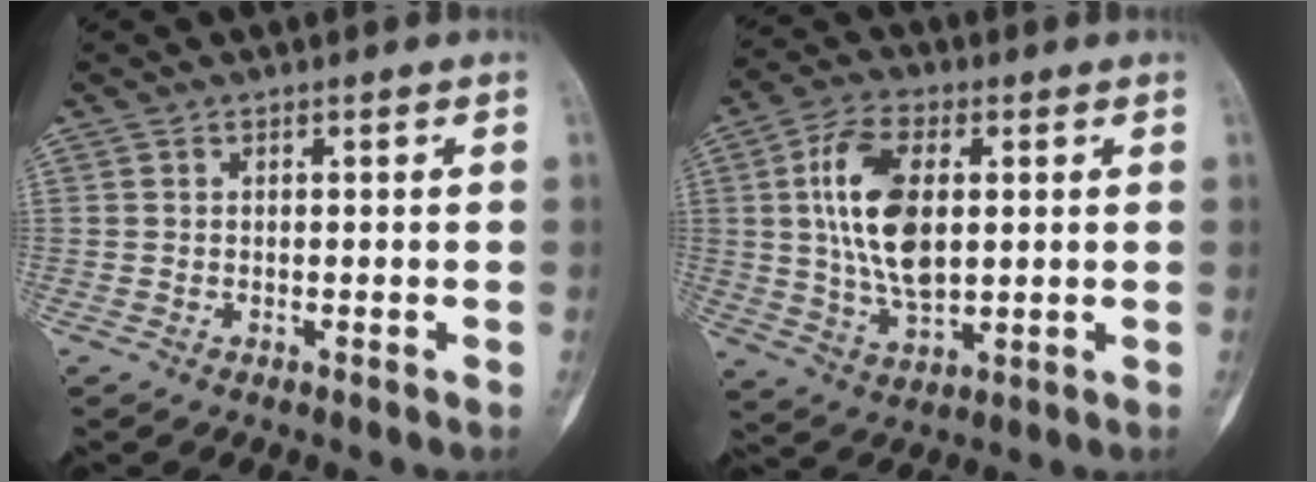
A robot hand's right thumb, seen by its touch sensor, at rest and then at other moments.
{"total": 14.1, "force": [2.3, 7.5, 11.7], "torque": [-0.218, -0.003, 0.045]}